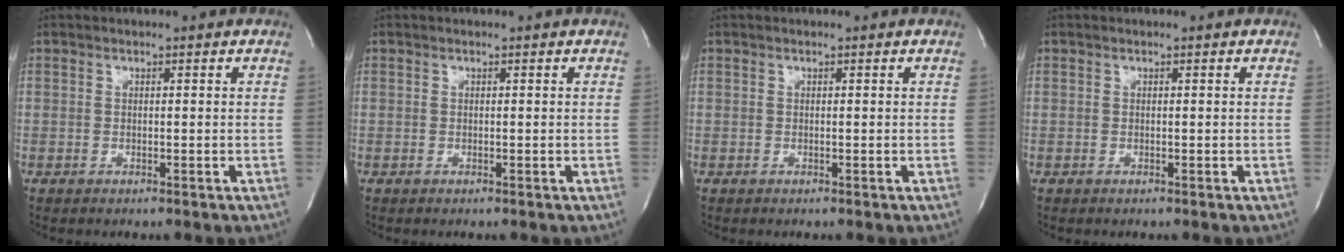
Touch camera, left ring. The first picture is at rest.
{"total": 0.0}
{"total": 0.0}
{"total": 0.0}